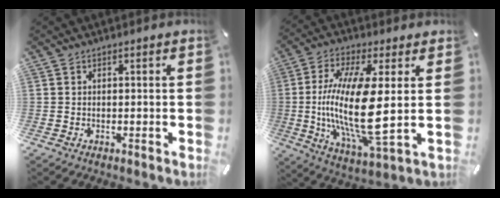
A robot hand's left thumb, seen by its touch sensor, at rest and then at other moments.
{"total": 19.2, "force": [0.9, 5.4, 18.4], "torque": [-0.392, -0.031, 0.004]}